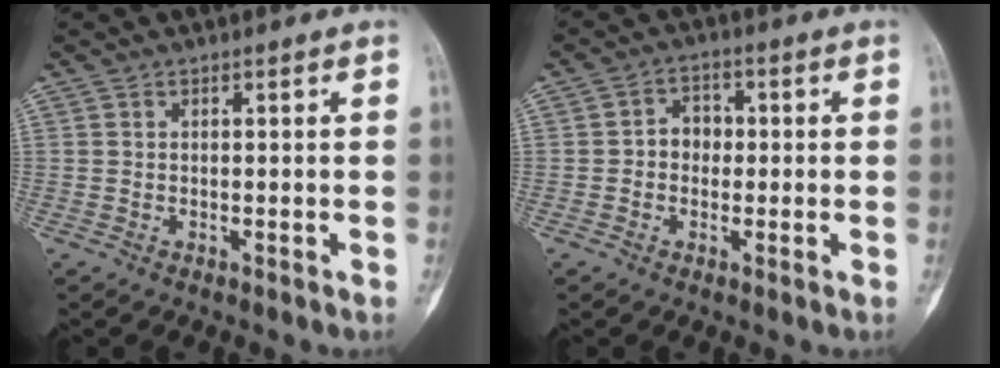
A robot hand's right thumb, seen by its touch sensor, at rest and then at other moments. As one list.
[{"total": 4.2, "force": [-0.2, 3.5, 2.4], "torque": [-0.015, 0.016, -0.012]}]